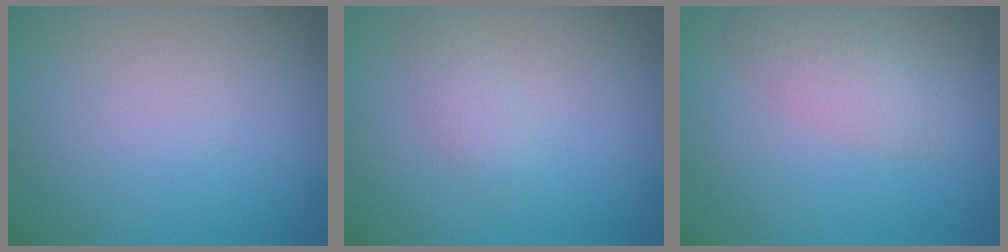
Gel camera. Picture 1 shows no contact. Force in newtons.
{"total": 1.3, "press": 1.3, "slide": 0.0}
{"total": 3.0, "press": 3.0, "slide": 0.1}